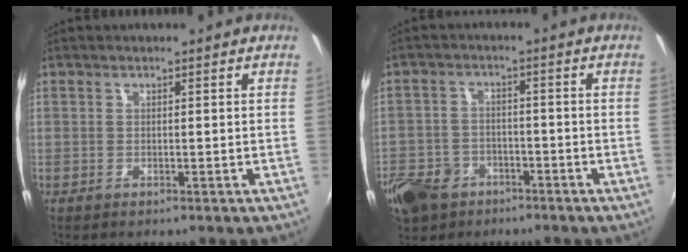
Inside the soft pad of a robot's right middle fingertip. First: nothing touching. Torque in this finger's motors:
{"motor_torque": [0.14, -0.68, 0.21, 0.07]}